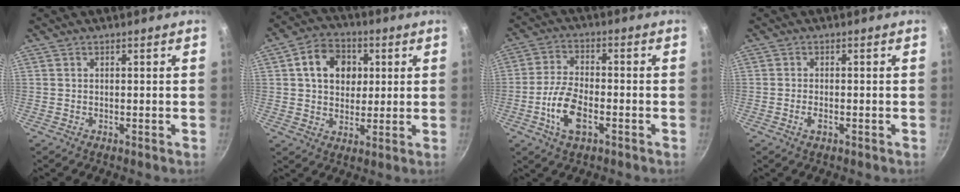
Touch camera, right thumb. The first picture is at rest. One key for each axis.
{"total": 11.1, "fx": 2.8, "fy": 8.6, "fz": 6.3, "tx": -0.076, "ty": 0.008, "tz": 0.036}
{"total": 9.2, "fx": -3.3, "fy": 4.4, "fz": 7.3, "tx": -0.144, "ty": 0.019, "tz": -0.069}
{"total": 1.9, "fx": -0.8, "fy": 0.8, "fz": 1.5, "tx": -0.036, "ty": 0.003, "tz": -0.017}